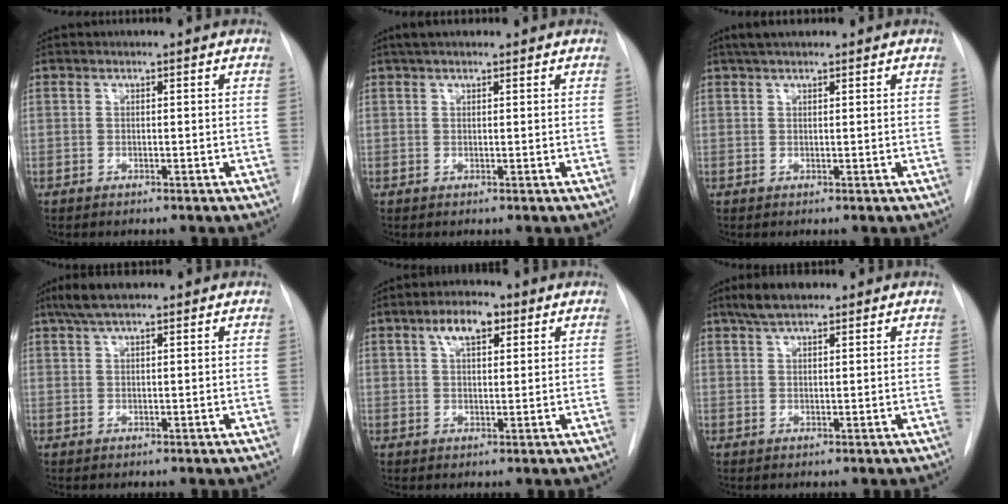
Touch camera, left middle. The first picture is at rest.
{"total": 3.2, "force": [2.5, 1.0, 1.9], "torque": [-0.033, 0.023, 0.041]}
{"total": 3.6, "force": [2.8, 0.9, 2.0], "torque": [-0.035, 0.022, 0.047]}
{"total": 4.8, "force": [3.5, 0.9, 3.1], "torque": [-0.063, 0.021, 0.064]}
{"total": 5.3, "force": [2.7, 2.2, 4.0], "torque": [-0.075, 0.013, 0.044]}
{"total": 4.6, "force": [3.4, 1.4, 2.7], "torque": [-0.057, 0.014, 0.059]}